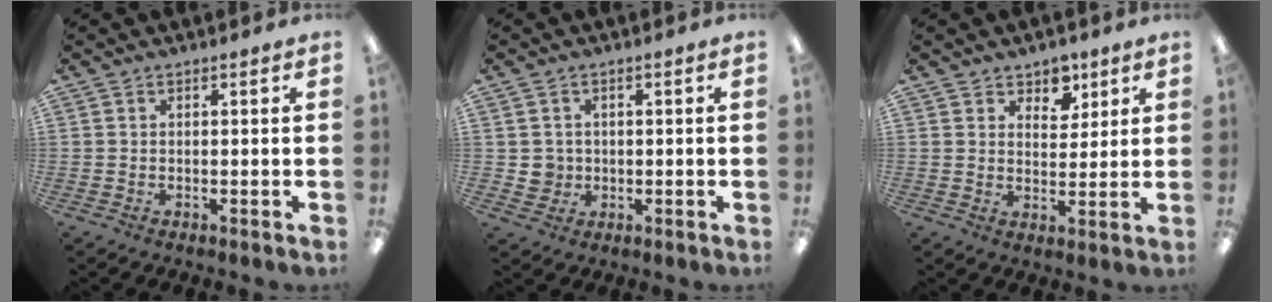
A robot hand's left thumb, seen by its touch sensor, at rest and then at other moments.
{"total": 3.4, "force": [0.4, 3.4, 0.3], "torque": [-0.005, 0.003, 0.006]}
{"total": 6.2, "force": [4.4, 4.2, 1.3], "torque": [-0.006, -0.024, 0.074]}